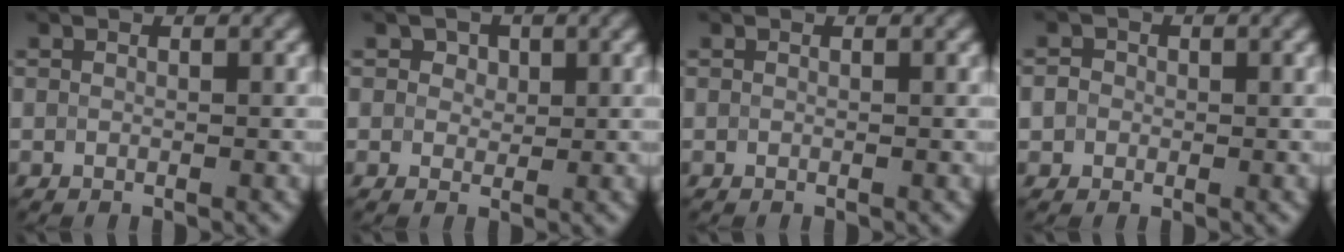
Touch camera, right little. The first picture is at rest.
{"total": 2.0, "force": [1.1, 1.4, 1.0], "torque": [-0.015, 0.006, 0.008]}
{"total": 0.0}
{"total": 1.7, "force": [0.1, 1.6, 0.7], "torque": [-0.004, 0.010, -0.004]}